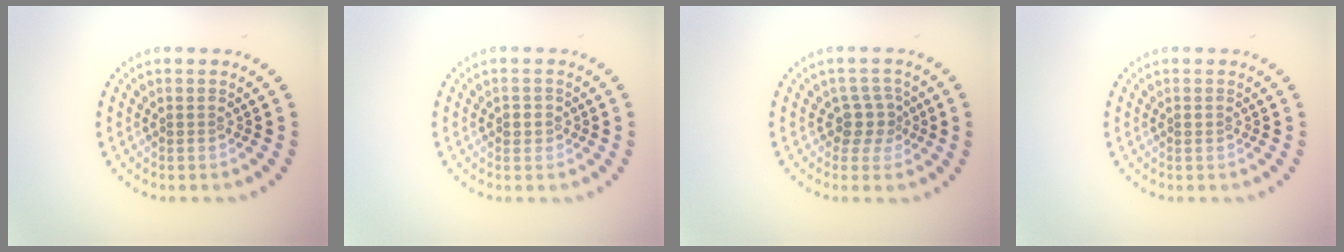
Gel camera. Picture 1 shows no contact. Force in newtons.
{"total": 1.1, "press": 1.1, "slide": 0.4}
{"total": 2.3, "press": 1.9, "slide": 1.3}
{"total": 0.6, "press": 0.6, "slide": 0.1}